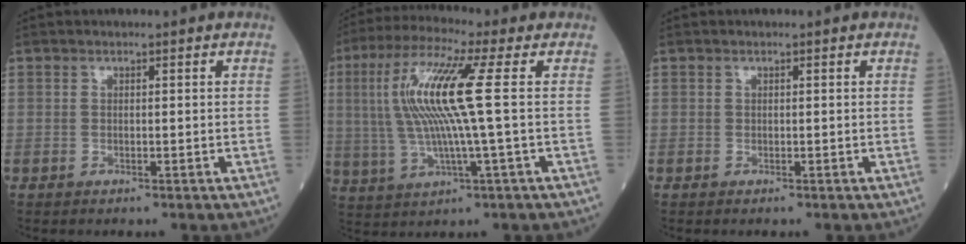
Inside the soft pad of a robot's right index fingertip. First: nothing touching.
{"total": 12.5, "force": [1.8, -0.3, 12.4], "torque": [-0.268, 0.013, 0.031]}
{"total": 0.0}